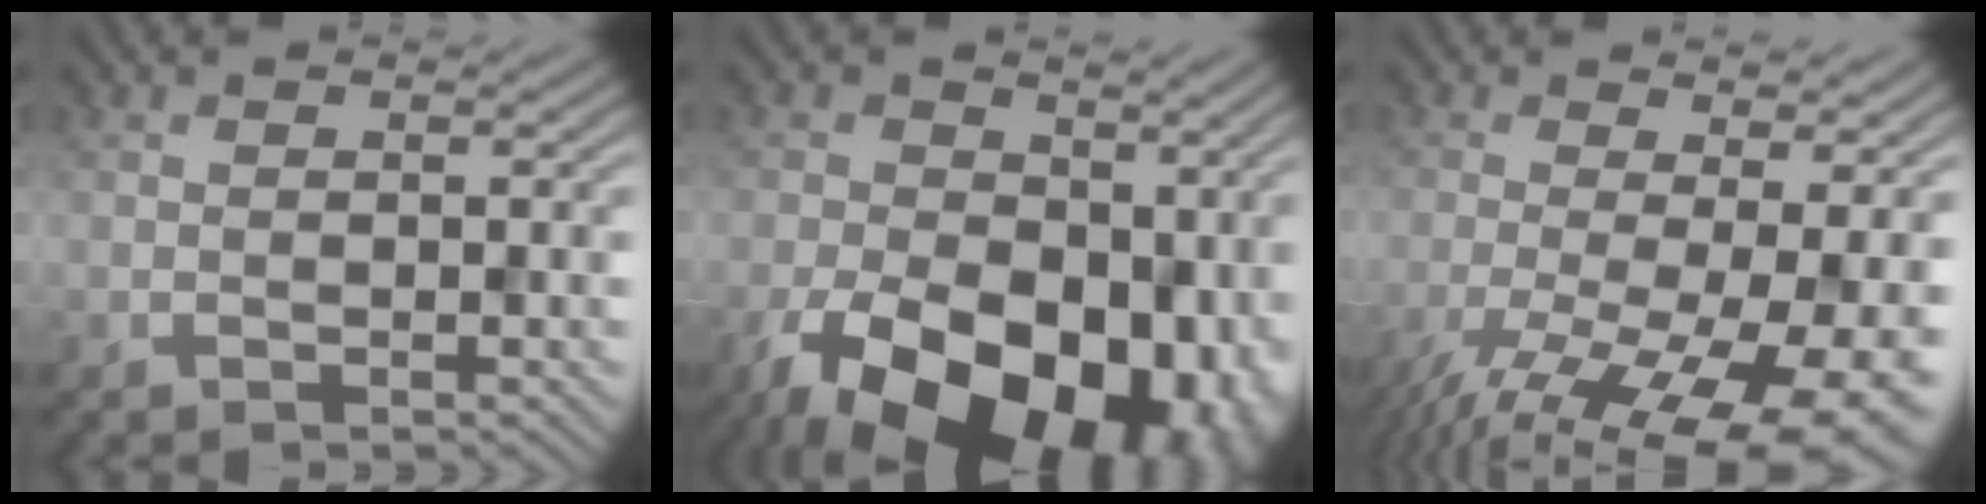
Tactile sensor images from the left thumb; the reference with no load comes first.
{"total": 20.1, "force": [-7.0, 12.7, 13.9], "torque": [-0.229, -0.047, -0.086]}
{"total": 14.2, "force": [-6.1, 4.0, 12.1], "torque": [-0.215, -0.023, -0.081]}